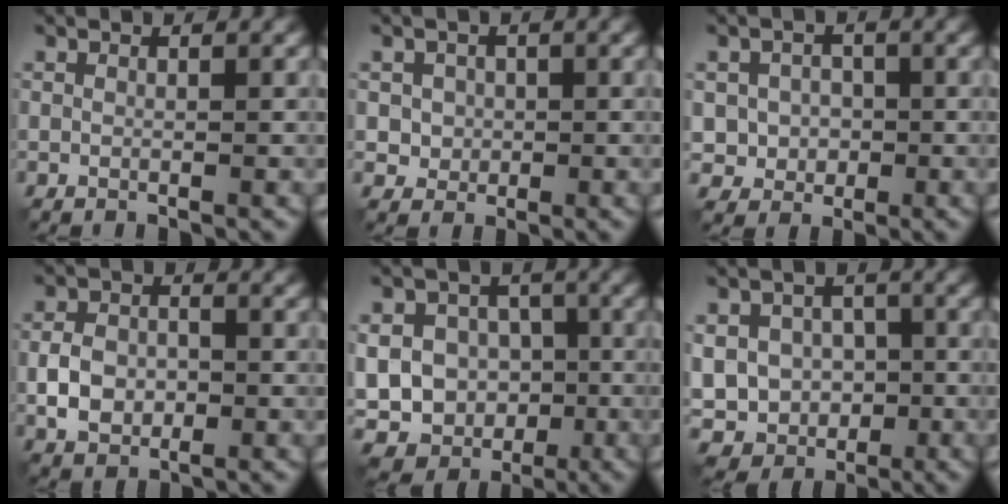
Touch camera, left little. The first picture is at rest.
{"total": 2.5, "force": [0.4, 2.3, 0.8], "torque": [-0.010, -0.002, 0.014]}
{"total": 3.1, "force": [-0.2, 2.8, 1.2], "torque": [-0.010, -0.005, -0.009]}
{"total": 3.6, "force": [-0.8, 2.7, 2.4], "torque": [-0.047, 0.001, -0.017]}
{"total": 13.6, "force": [-2.2, 12.4, 5.1], "torque": [-0.124, 0.006, -0.053]}
{"total": 8.5, "force": [-1.0, 7.4, 4.0], "torque": [-0.084, 0.002, -0.039]}